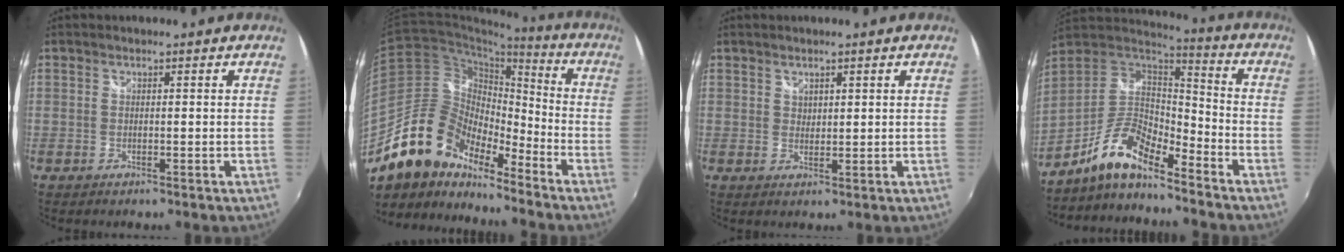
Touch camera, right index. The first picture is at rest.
{"total": 16.2, "force": [-13.1, 7.5, 6.1], "torque": [-0.121, 0.023, -0.248]}
{"total": 1.5, "force": [1.2, 0.9, 0.3], "torque": [0.002, 0.000, 0.021]}
{"total": 12.7, "force": [-9.6, 3.3, 7.7], "torque": [-0.166, 0.007, -0.188]}